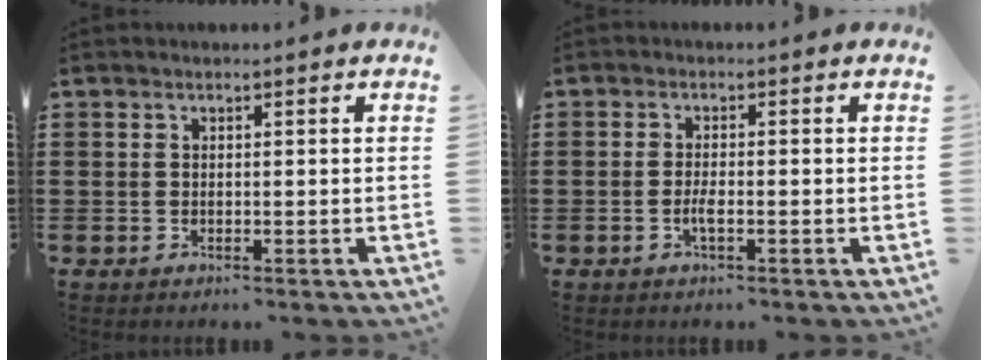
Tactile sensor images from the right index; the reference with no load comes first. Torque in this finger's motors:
{"motor_torque": [0.92, 1.22, -0.03, 0.00]}